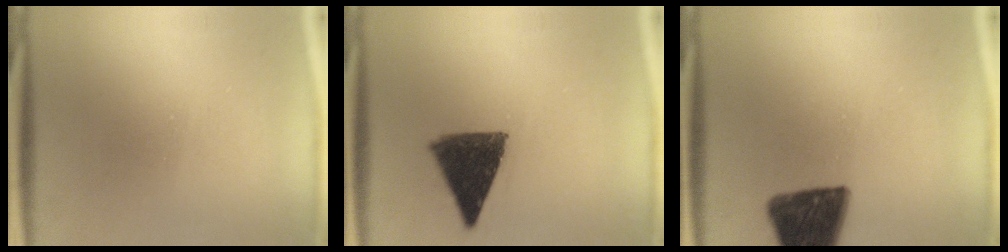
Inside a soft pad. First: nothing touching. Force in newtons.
{"total": 9.1}
{"total": 13.7}